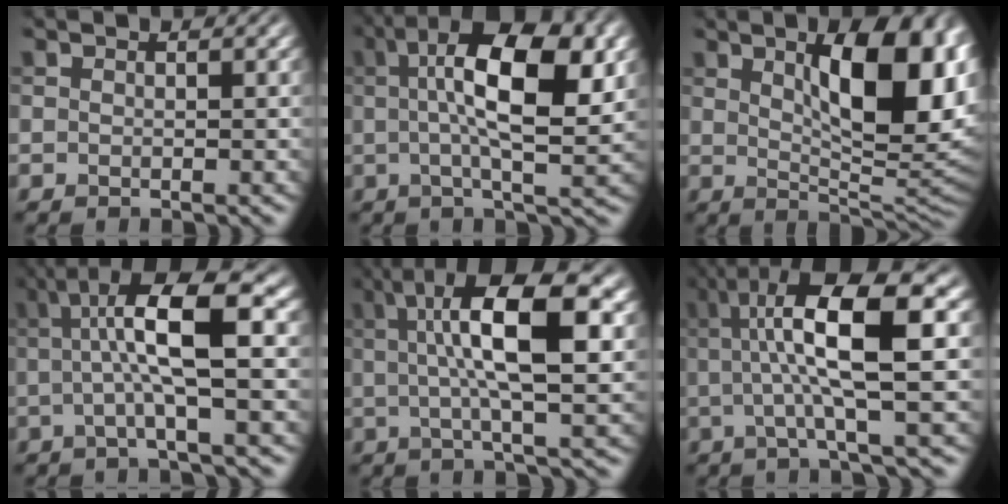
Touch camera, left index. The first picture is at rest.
{"total": 11.1, "force": [2.3, 3.4, 10.3], "torque": [-0.157, 0.013, 0.034]}
{"total": 12.7, "force": [3.7, 4.9, 11.1], "torque": [-0.140, 0.000, 0.058]}
{"total": 8.2, "force": [0.9, 1.6, 7.9], "torque": [-0.125, 0.016, 0.008]}
{"total": 10.5, "force": [2.4, 2.5, 9.9], "torque": [-0.148, 0.017, 0.036]}
{"total": 10.5, "force": [1.9, 2.2, 10.1], "torque": [-0.141, 0.015, 0.026]}